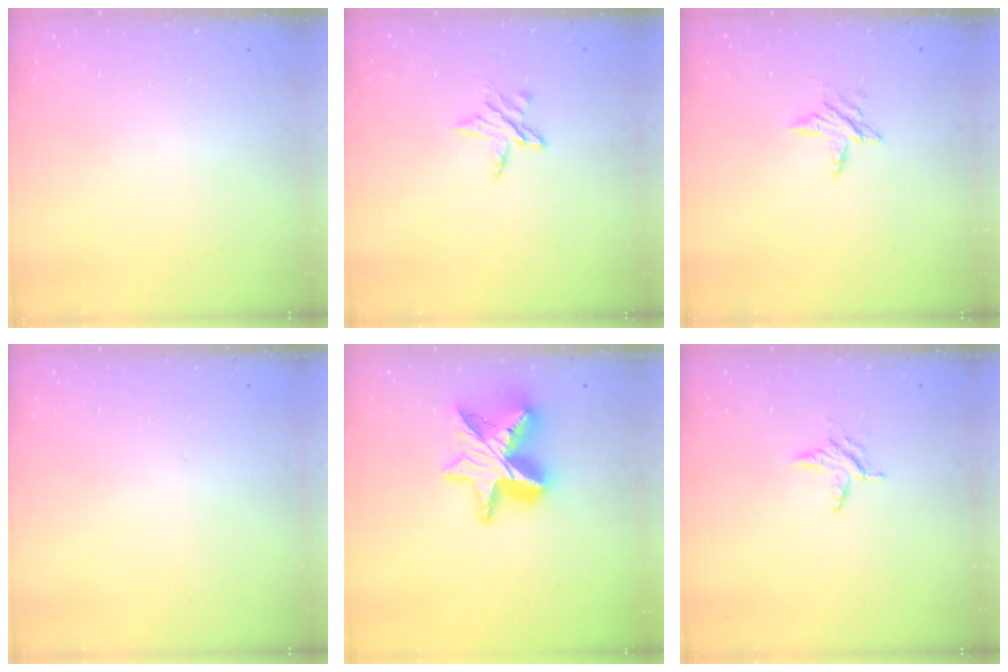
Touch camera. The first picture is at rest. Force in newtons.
{"total": 6.6, "press": 6.5, "slide": 0.6}
{"total": 5.7, "press": 5.7, "slide": 0.6}
{"total": 0.0}
{"total": 15.1, "press": 15.1, "slide": 1.1}
{"total": 3.7, "press": 3.7, "slide": 0.4}